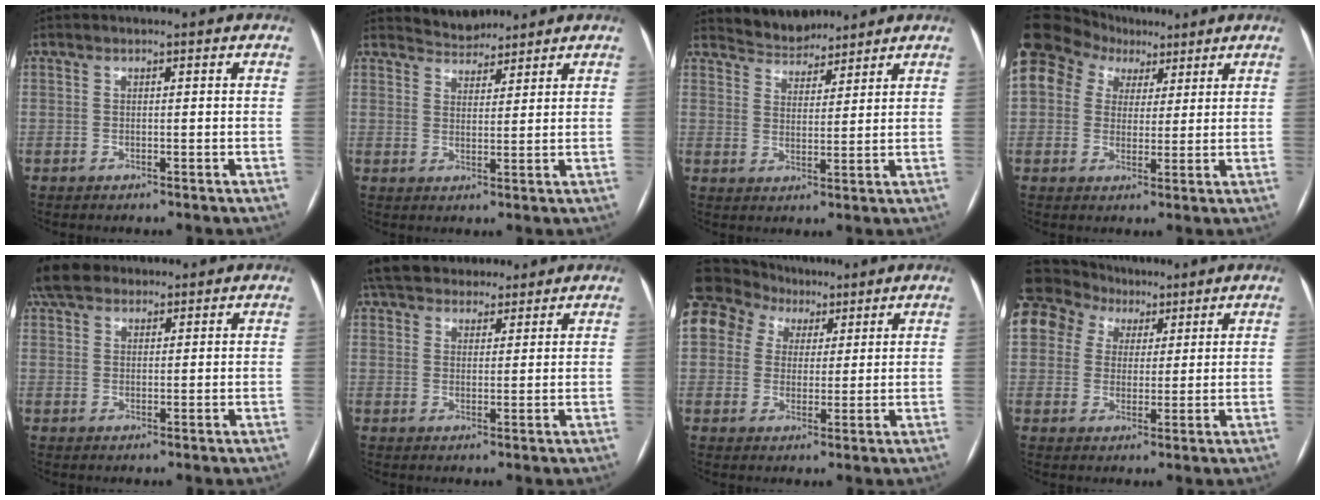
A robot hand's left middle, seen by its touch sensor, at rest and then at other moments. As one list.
[{"total": 4.0, "force": [3.8, 1.1, -0.3], "torque": [0.002, 0.013, 0.067]}, {"total": 5.6, "force": [5.3, 1.6, 0.0], "torque": [-0.006, 0.014, 0.094]}, {"total": 27.6, "force": [13.5, 21.0, 11.9], "torque": [-0.380, 0.122, 0.253]}, {"total": 6.5, "force": [5.3, 3.0, 2.3], "torque": [-0.050, 0.034, 0.100]}, {"total": 14.2, "force": [12.1, 5.9, 4.6], "torque": [-0.086, 0.039, 0.189]}, {"total": 21.1, "force": [10.2, 16.2, 8.7], "torque": [-0.273, 0.107, 0.194]}, {"total": 18.5, "force": [9.3, 14.2, 7.4], "torque": [-0.229, 0.095, 0.177]}]